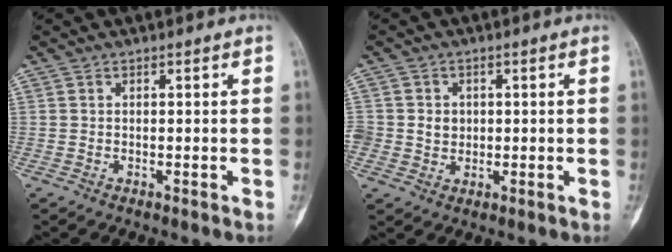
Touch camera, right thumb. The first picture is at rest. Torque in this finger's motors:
{"motor_torque": [-0.36, 0.64, 0.17, -0.16, 0.00]}